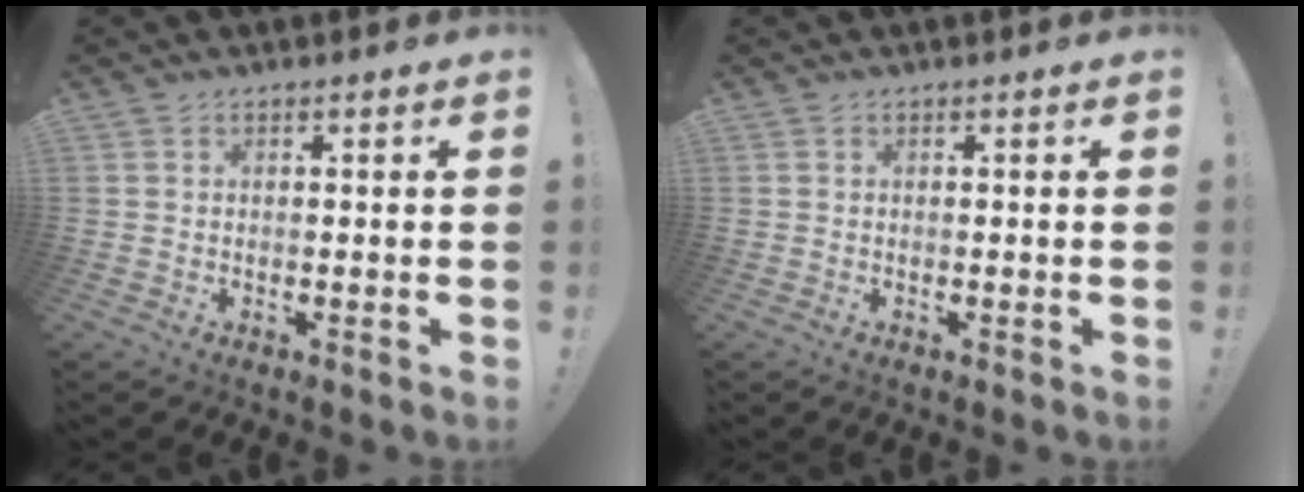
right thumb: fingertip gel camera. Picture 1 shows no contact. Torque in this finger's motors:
{"motor_torque": [-0.01, 0.01, 0.00, 0.00, 0.02]}